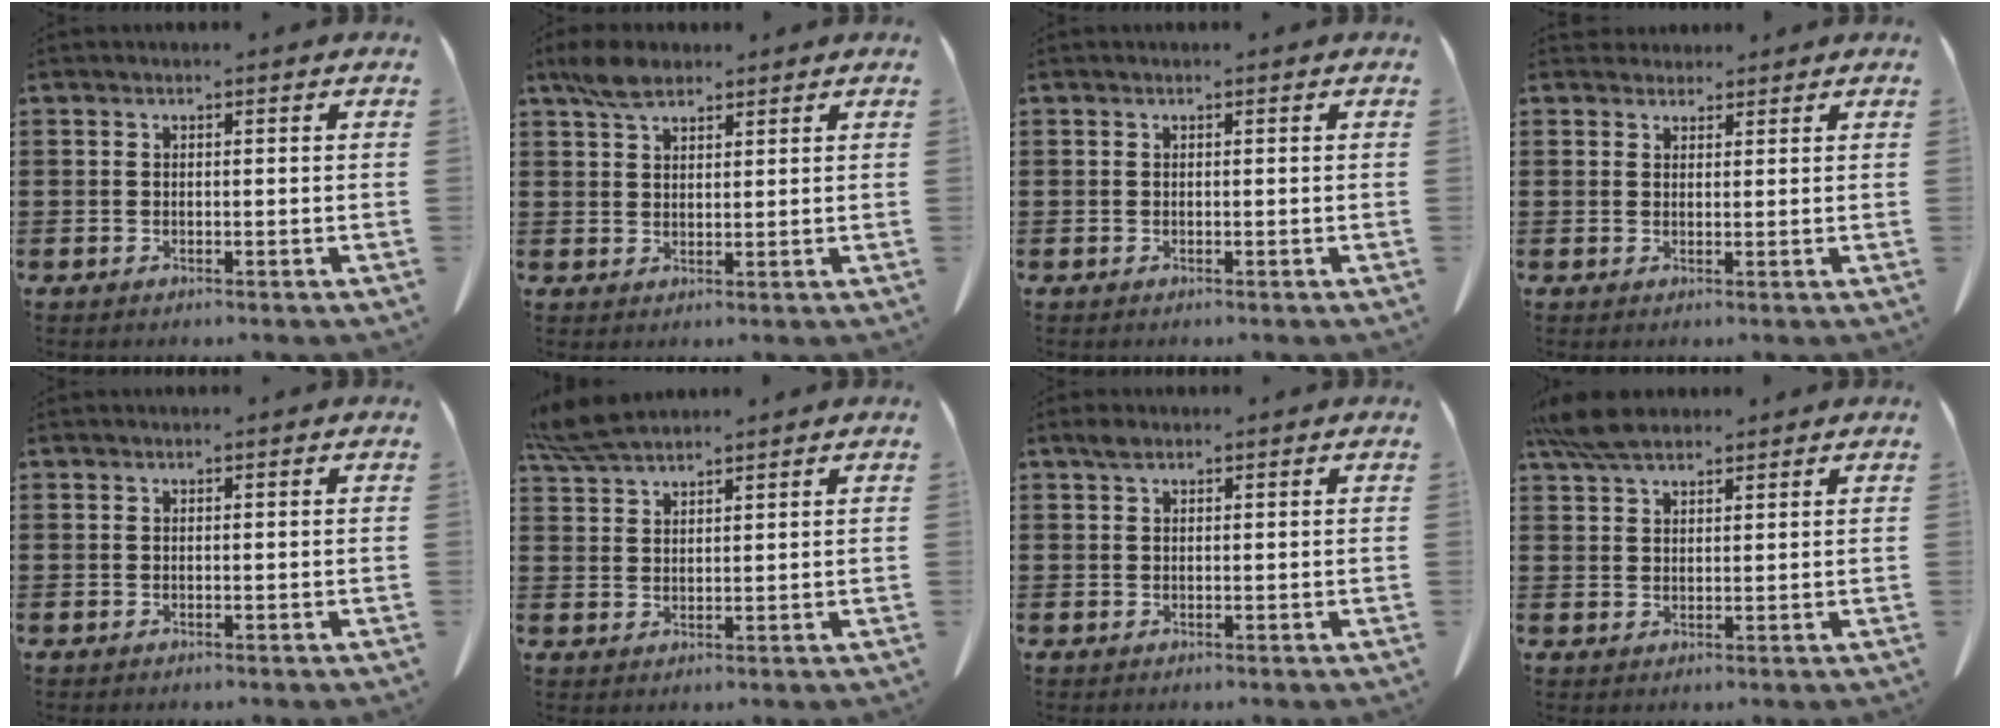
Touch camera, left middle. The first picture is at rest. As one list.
[{"total": 4.5, "force": [3.3, 1.9, 2.3], "torque": [-0.054, 0.007, 0.063]}, {"total": 0.0}, {"total": 2.1, "force": [1.9, 0.8, 0.1], "torque": [0.000, -0.002, 0.037]}, {"total": 0.0}, {"total": 5.5, "force": [4.8, 0.8, 2.4], "torque": [-0.062, -0.009, 0.093]}, {"total": 1.4, "force": [0.9, 0.6, 0.8], "torque": [-0.021, 0.002, 0.018]}, {"total": 6.0, "force": [4.9, 1.6, 3.1], "torque": [-0.074, -0.005, 0.094]}]